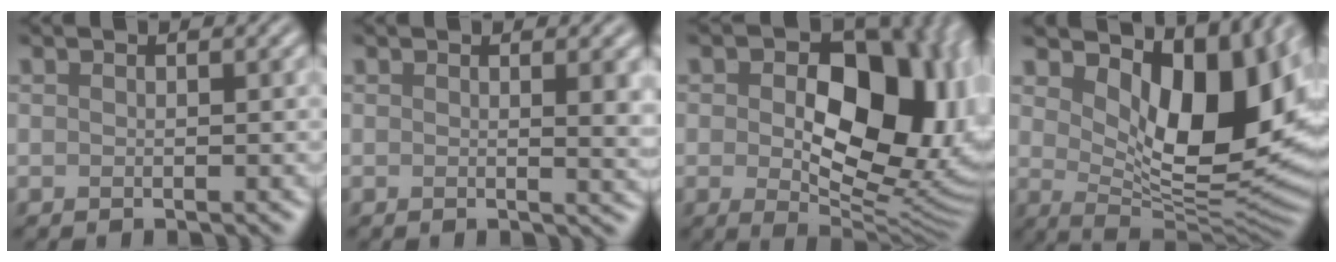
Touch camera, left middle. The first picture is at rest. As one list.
[{"total": 2.7, "force": [0.6, 0.8, 2.5], "torque": [-0.022, -0.003, 0.007]}, {"total": 15.9, "force": [1.9, 9.7, 12.4], "torque": [-0.154, -0.005, 0.040]}, {"total": 12.2, "force": [4.5, 5.7, 9.8], "torque": [-0.143, -0.012, 0.084]}]